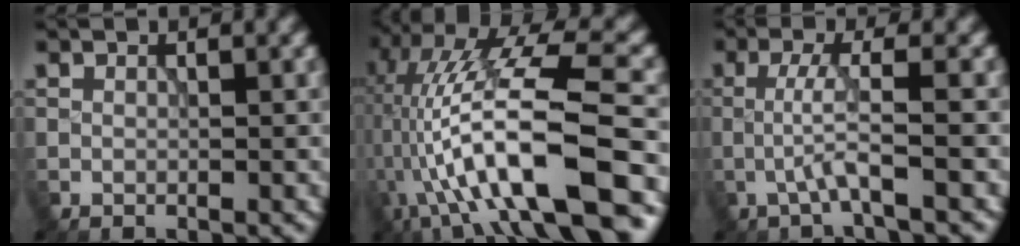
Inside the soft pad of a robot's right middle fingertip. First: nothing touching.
{"total": 15.5, "force": [-3.5, 4.9, 14.2], "torque": [-0.250, 0.031, -0.053]}
{"total": 3.0, "force": [-1.0, 0.1, 2.8], "torque": [-0.055, 0.007, -0.025]}